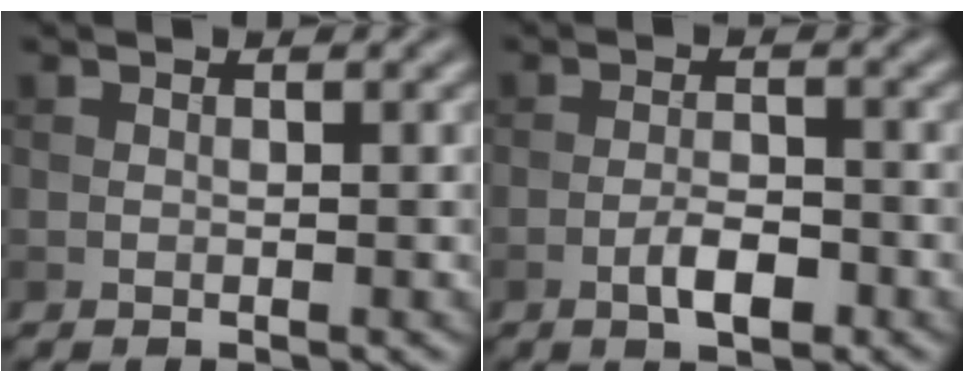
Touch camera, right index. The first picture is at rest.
{"total": 3.0, "force": [-1.5, 1.1, 2.4], "torque": [-0.042, 0.004, -0.030]}